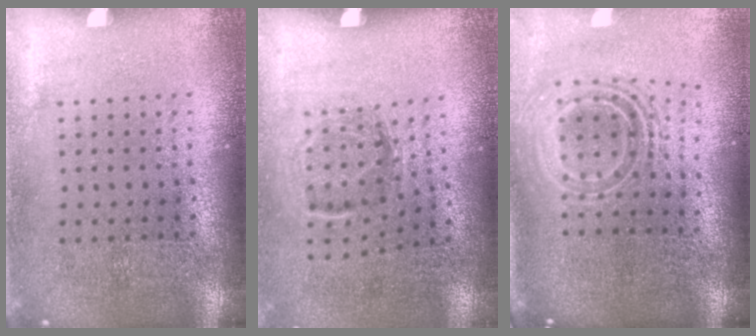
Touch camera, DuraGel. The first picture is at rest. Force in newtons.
{"total": 1.2, "press": 0.8, "slide": 0.8}
{"total": 2.1, "press": 1.5, "slide": 1.5}